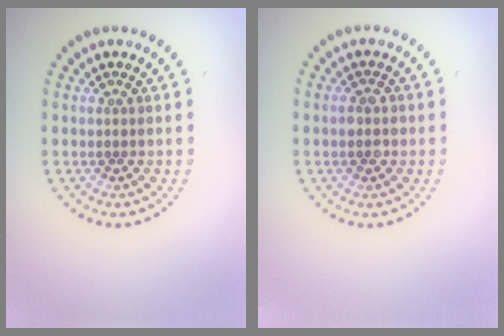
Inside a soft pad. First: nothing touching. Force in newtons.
{"total": 1.5, "press": 1.5, "slide": 0.2}